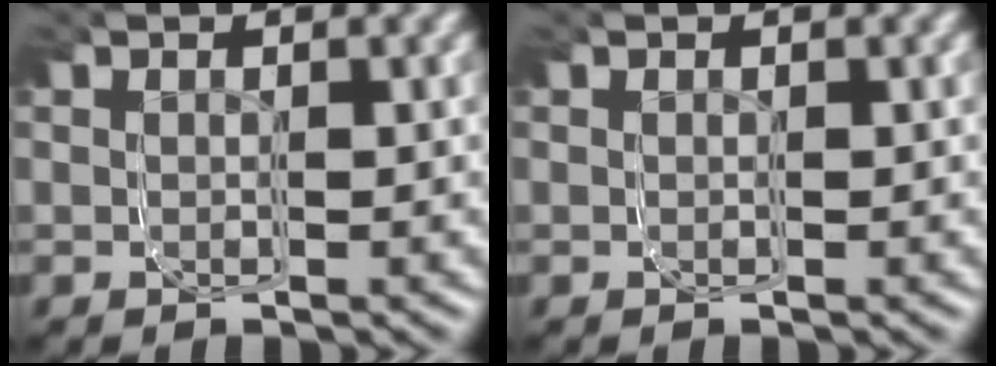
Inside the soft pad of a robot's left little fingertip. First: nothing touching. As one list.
[{"total": 0.0}]